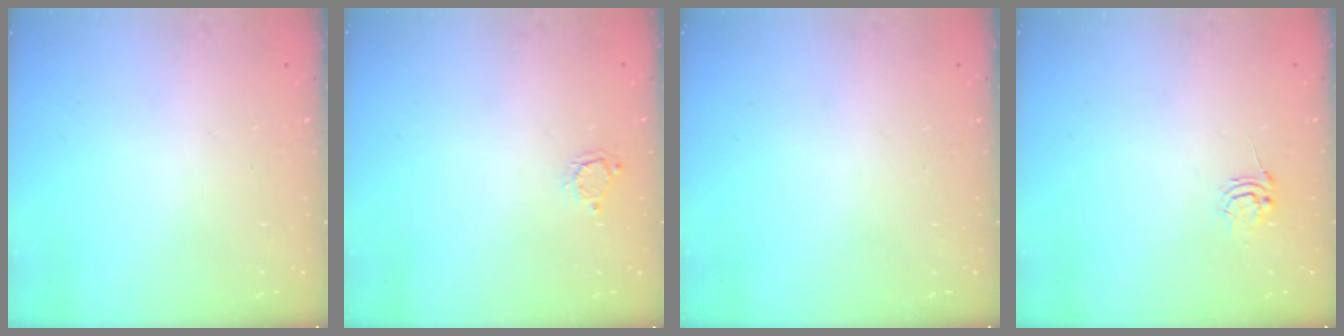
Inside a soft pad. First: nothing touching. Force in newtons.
{"total": 2.8, "press": 2.8, "slide": 0.3}
{"total": 0.0}
{"total": 5.2, "press": 5.2, "slide": 0.5}